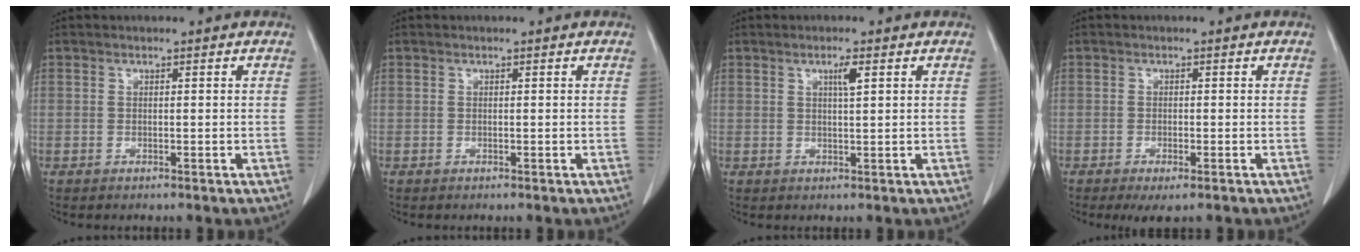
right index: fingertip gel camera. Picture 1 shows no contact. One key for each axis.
{"total": 0.0}
{"total": 2.1, "fx": 0.9, "fy": 0.1, "fz": 1.9, "tx": -0.035, "ty": -0.002, "tz": 0.015}
{"total": 3.1, "fx": -1.9, "fy": 0.8, "fz": 2.3, "tx": -0.037, "ty": -0.006, "tz": -0.026}